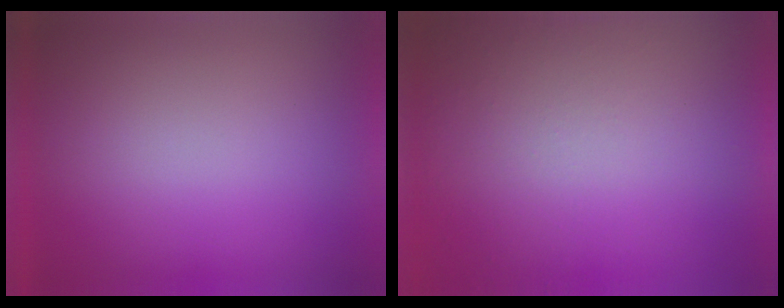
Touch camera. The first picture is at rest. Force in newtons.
{"total": 8.4}